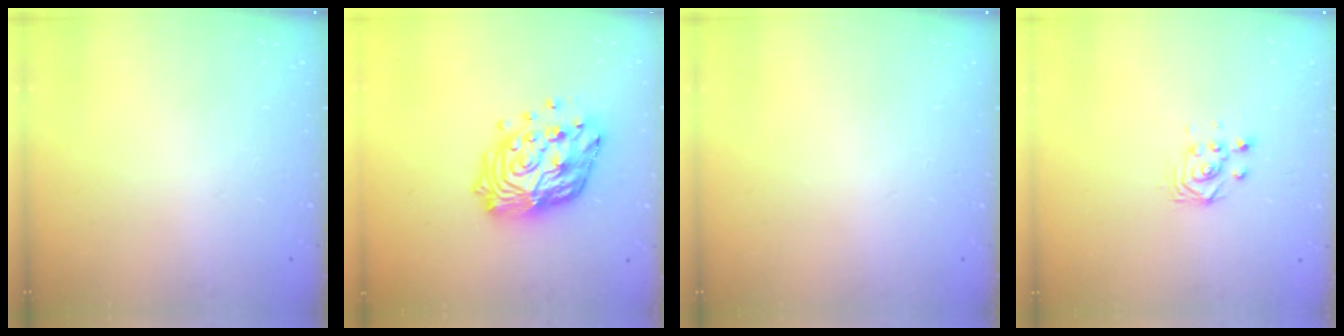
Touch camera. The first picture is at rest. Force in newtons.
{"total": 16.7, "press": 16.6, "slide": 1.7}
{"total": 0.0}
{"total": 2.9, "press": 2.9, "slide": 0.4}